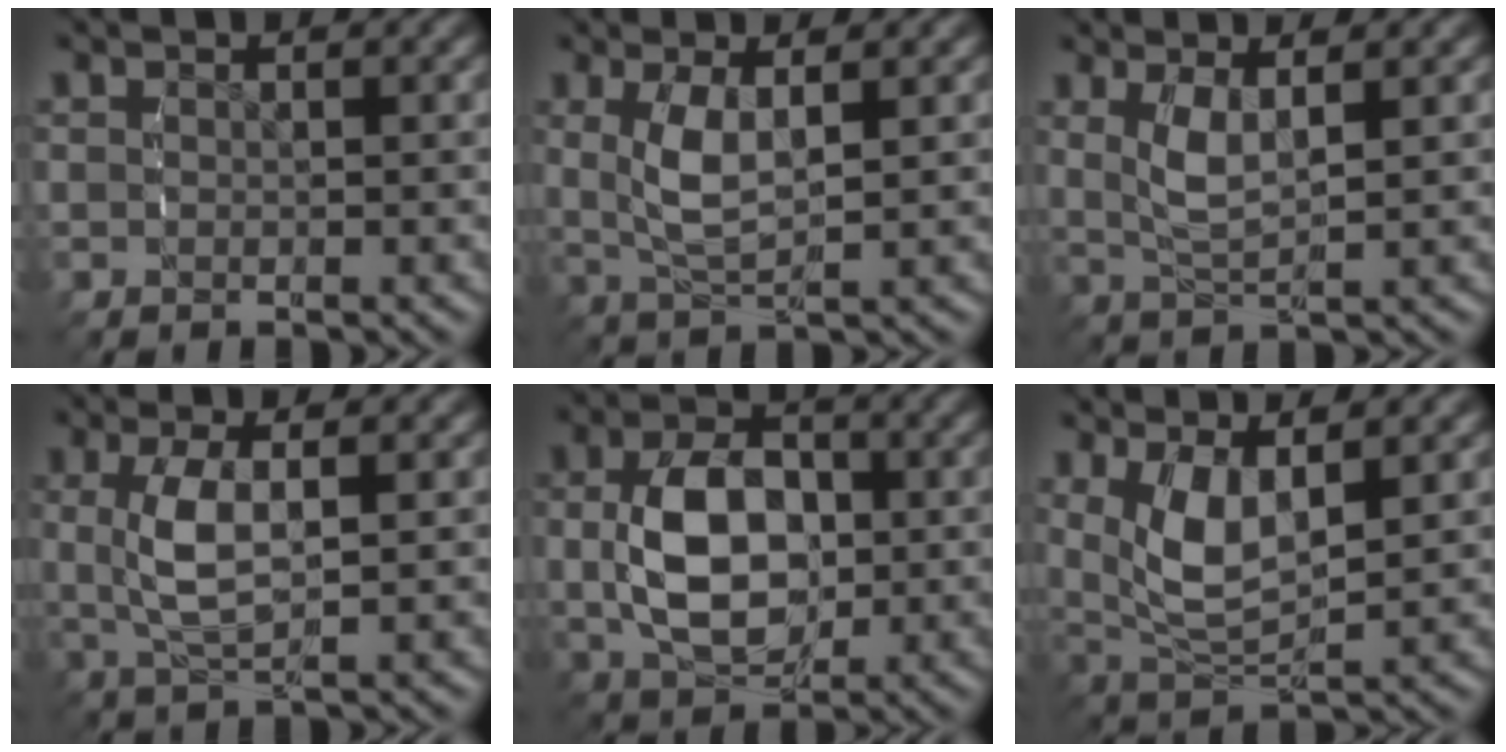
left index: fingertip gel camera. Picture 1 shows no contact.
{"total": 3.6, "force": [0.4, 1.8, 3.1], "torque": [-0.091, -0.014, 0.019]}
{"total": 3.0, "force": [0.8, 1.4, 2.6], "torque": [-0.077, -0.010, 0.019]}
{"total": 3.7, "force": [0.1, 1.6, 3.3], "torque": [-0.094, -0.007, 0.011]}
{"total": 7.5, "force": [-0.3, 5.2, 5.4], "torque": [-0.117, -0.009, 0.000]}
{"total": 5.6, "force": [1.0, 3.8, 3.9], "torque": [-0.111, -0.016, 0.024]}